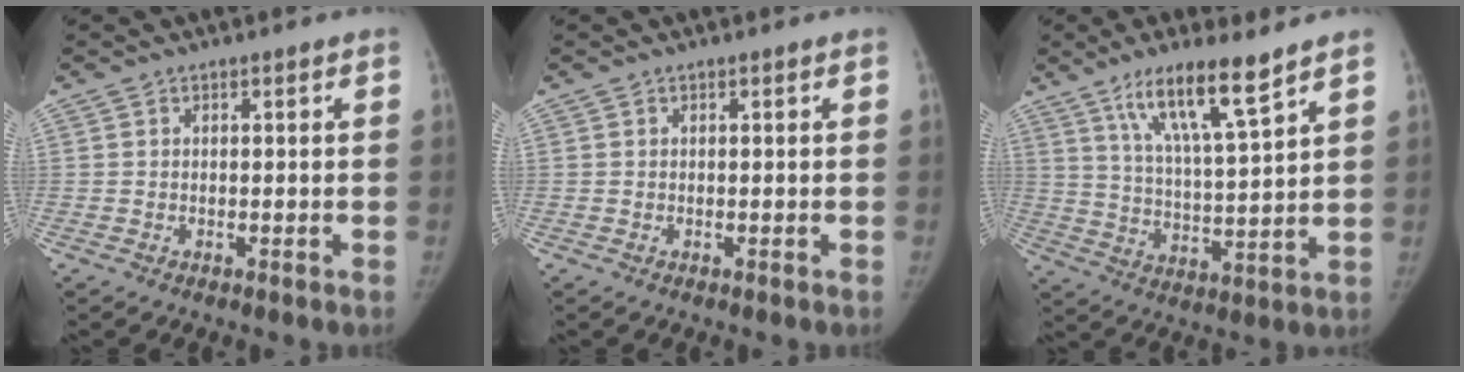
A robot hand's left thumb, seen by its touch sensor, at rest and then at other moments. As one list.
[{"total": 0.0}, {"total": 12.8, "force": [8.4, 1.6, 9.6], "torque": [-0.167, -0.045, 0.157]}]